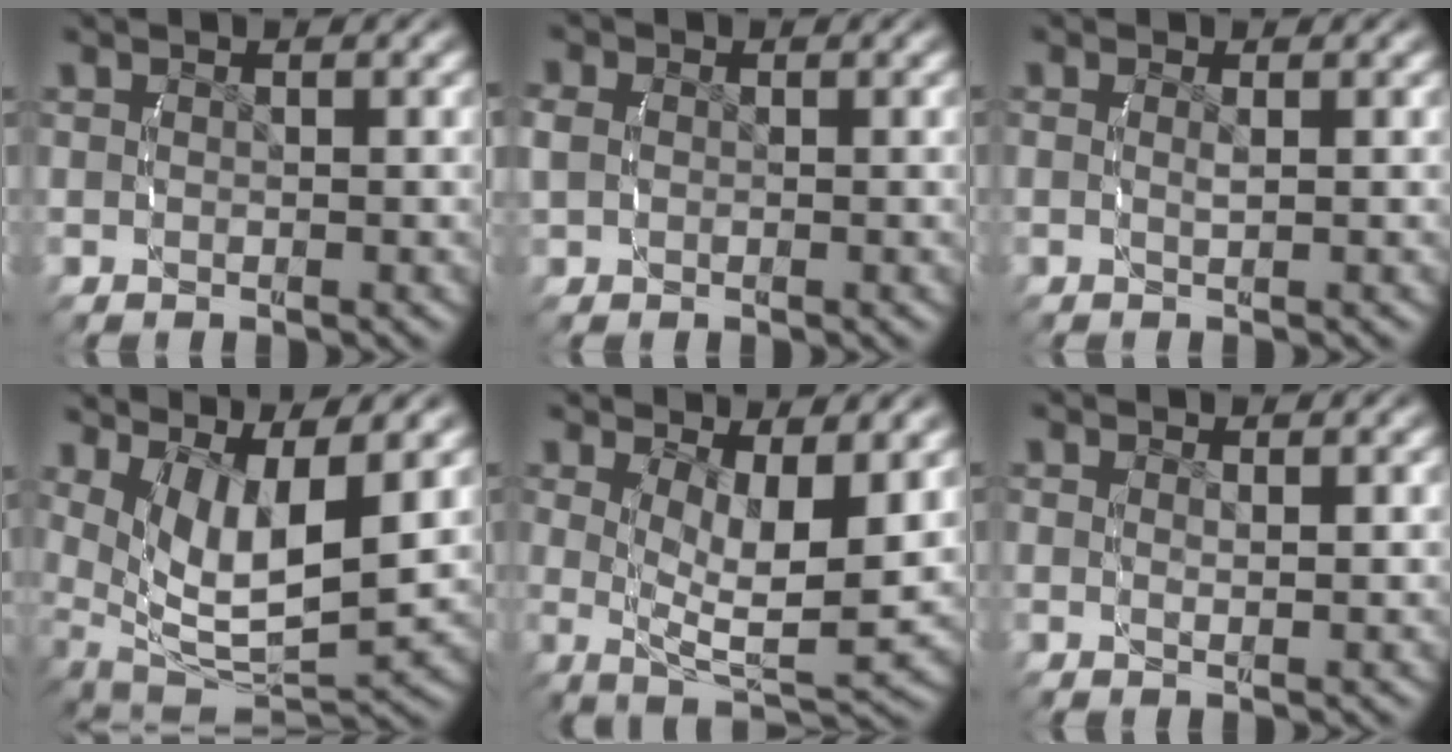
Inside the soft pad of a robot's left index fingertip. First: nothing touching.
{"total": 2.0, "force": [0.0, 1.9, 0.7], "torque": [-0.036, -0.004, 0.002]}
{"total": 0.6, "force": [0.1, -0.1, 0.5], "torque": [-0.015, -0.002, -0.004]}
{"total": 11.1, "force": [0.3, 7.7, 8.1], "torque": [-0.173, -0.046, 0.020]}
{"total": 7.1, "force": [0.2, 3.3, 6.3], "torque": [-0.106, -0.025, 0.002]}
{"total": 0.7, "force": [0.5, -0.2, 0.5], "torque": [-0.008, -0.003, 0.007]}